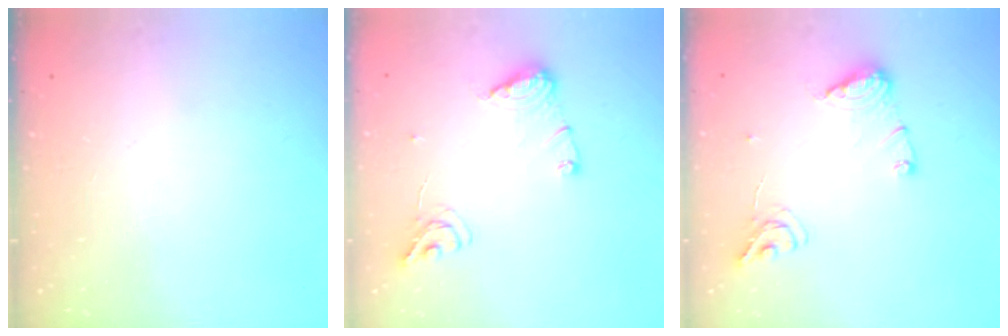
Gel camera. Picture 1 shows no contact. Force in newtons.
{"total": 10.7, "press": 10.7, "slide": 1.0}
{"total": 10.7, "press": 10.7, "slide": 1.0}